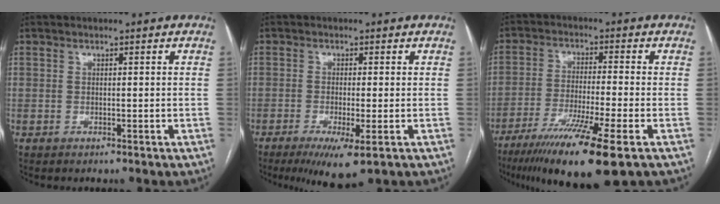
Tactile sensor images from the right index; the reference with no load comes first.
{"total": 6.2, "force": [-3.1, 0.7, 5.4], "torque": [-0.089, -0.017, -0.047]}
{"total": 13.8, "force": [-8.4, -0.1, 11.0], "torque": [-0.198, -0.039, -0.143]}